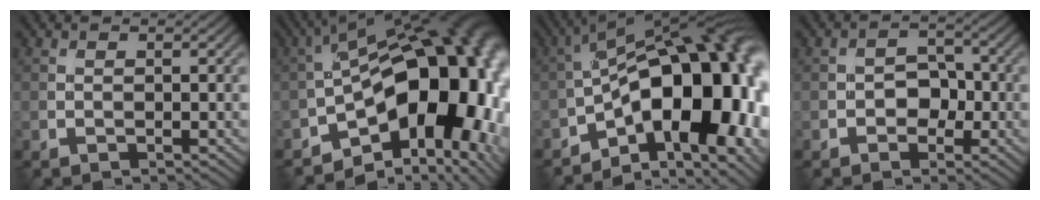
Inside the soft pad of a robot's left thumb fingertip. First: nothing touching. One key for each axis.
{"total": 19.2, "fx": -5.4, "fy": 10.2, "fz": 15.3, "tx": -0.181, "ty": -0.006, "tz": -0.086}
{"total": 19.1, "fx": -6.3, "fy": 8.6, "fz": 15.8, "tx": -0.198, "ty": 0.008, "tz": -0.105}
{"total": 3.0, "fx": -1.0, "fy": 2.3, "fz": 1.6, "tx": -0.014, "ty": 0.002, "tz": -0.022}